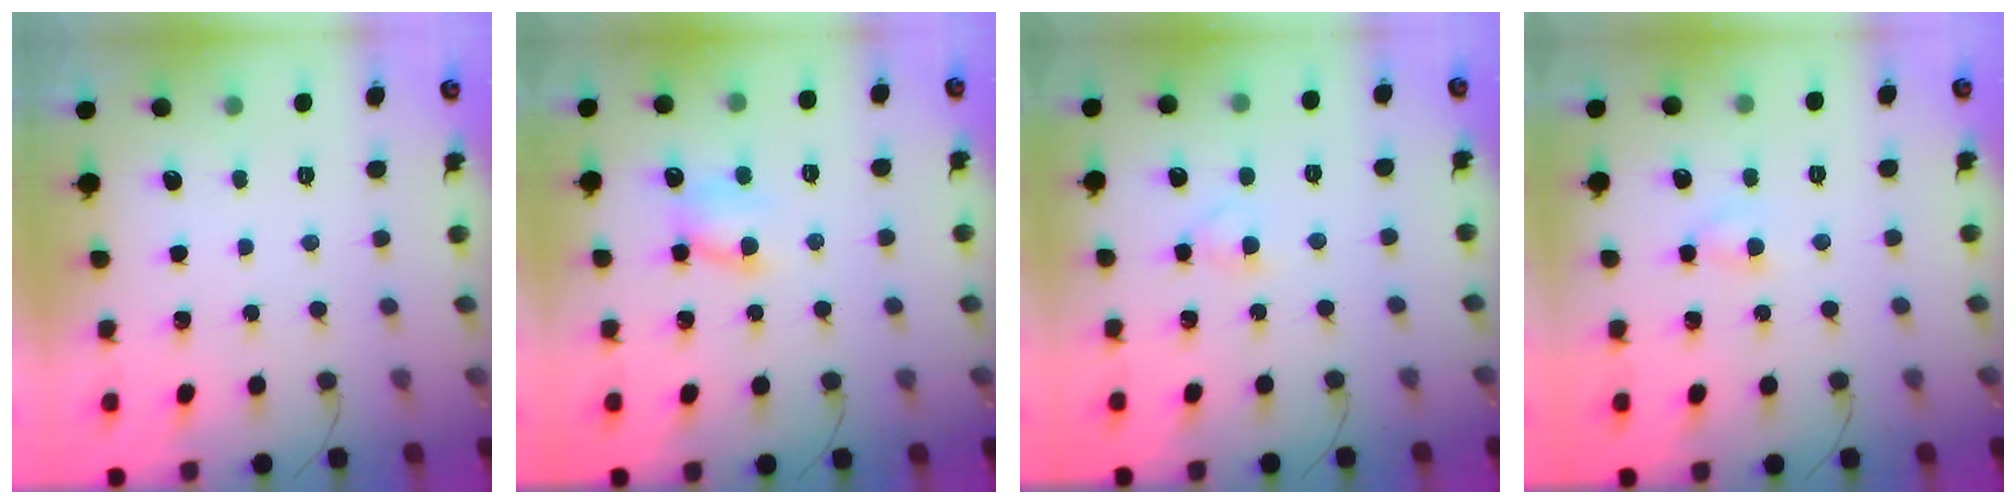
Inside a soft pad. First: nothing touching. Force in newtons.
{"total": 7.1, "press": 7.1, "slide": 0.6}
{"total": 2.9, "press": 2.7, "slide": 1.1}
{"total": 3.5, "press": 3.3, "slide": 1.2}